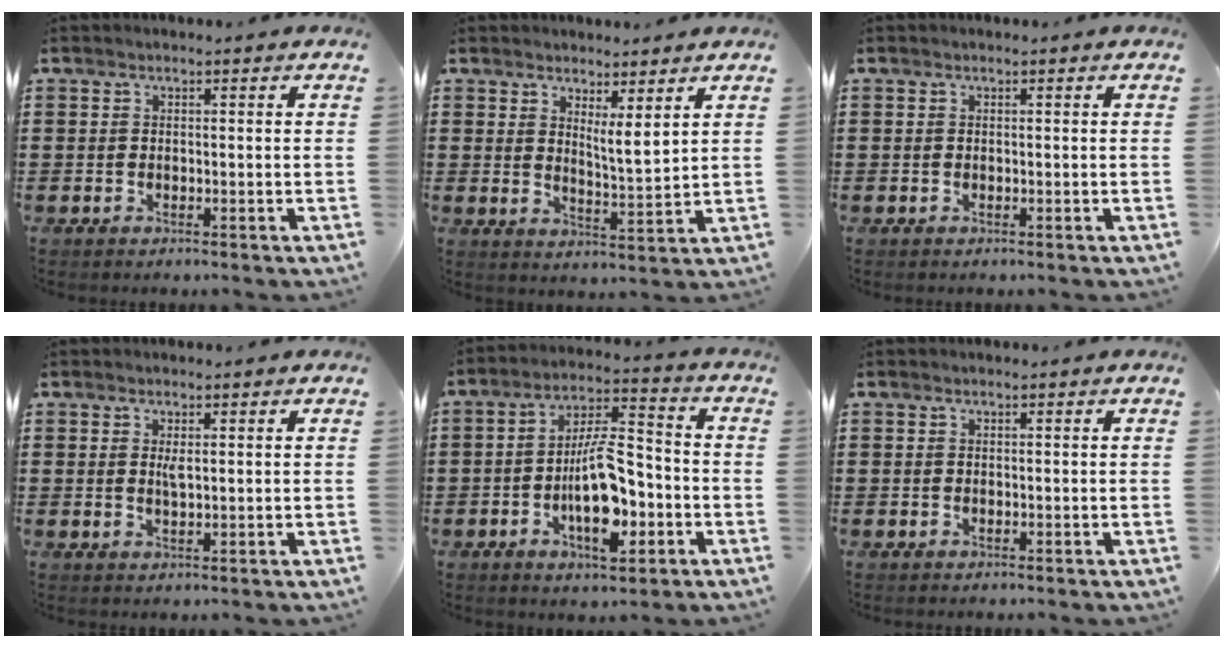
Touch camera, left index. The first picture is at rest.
{"total": 4.4, "force": [3.4, 0.5, 2.6], "torque": [-0.045, -0.021, 0.056]}
{"total": 0.0}
{"total": 1.9, "force": [0.6, 0.5, 1.7], "torque": [-0.036, 0.003, 0.009]}
{"total": 11.1, "force": [-3.6, 4.9, 9.3], "torque": [-0.163, 0.003, -0.067]}
{"total": 0.0}